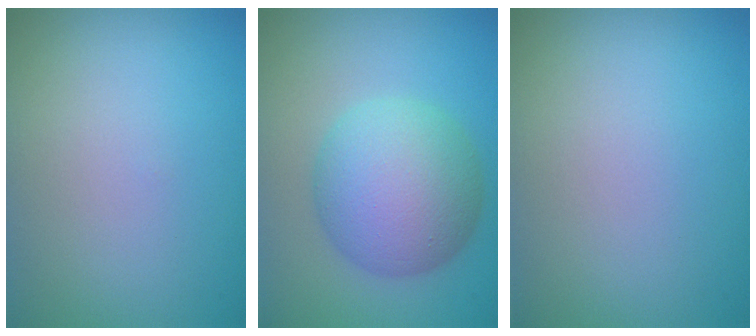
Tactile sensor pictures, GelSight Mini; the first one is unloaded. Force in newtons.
{"total": 7.7, "press": 7.7, "slide": 0.2}
{"total": 0.0}